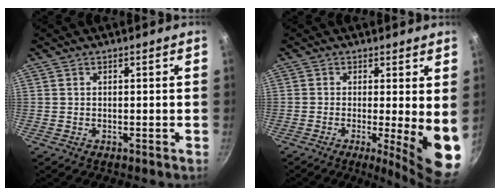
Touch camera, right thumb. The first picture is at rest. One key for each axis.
{"total": 9.9, "fx": -1.0, "fy": 2.0, "fz": 9.7, "tx": -0.118, "ty": -0.020, "tz": -0.011}